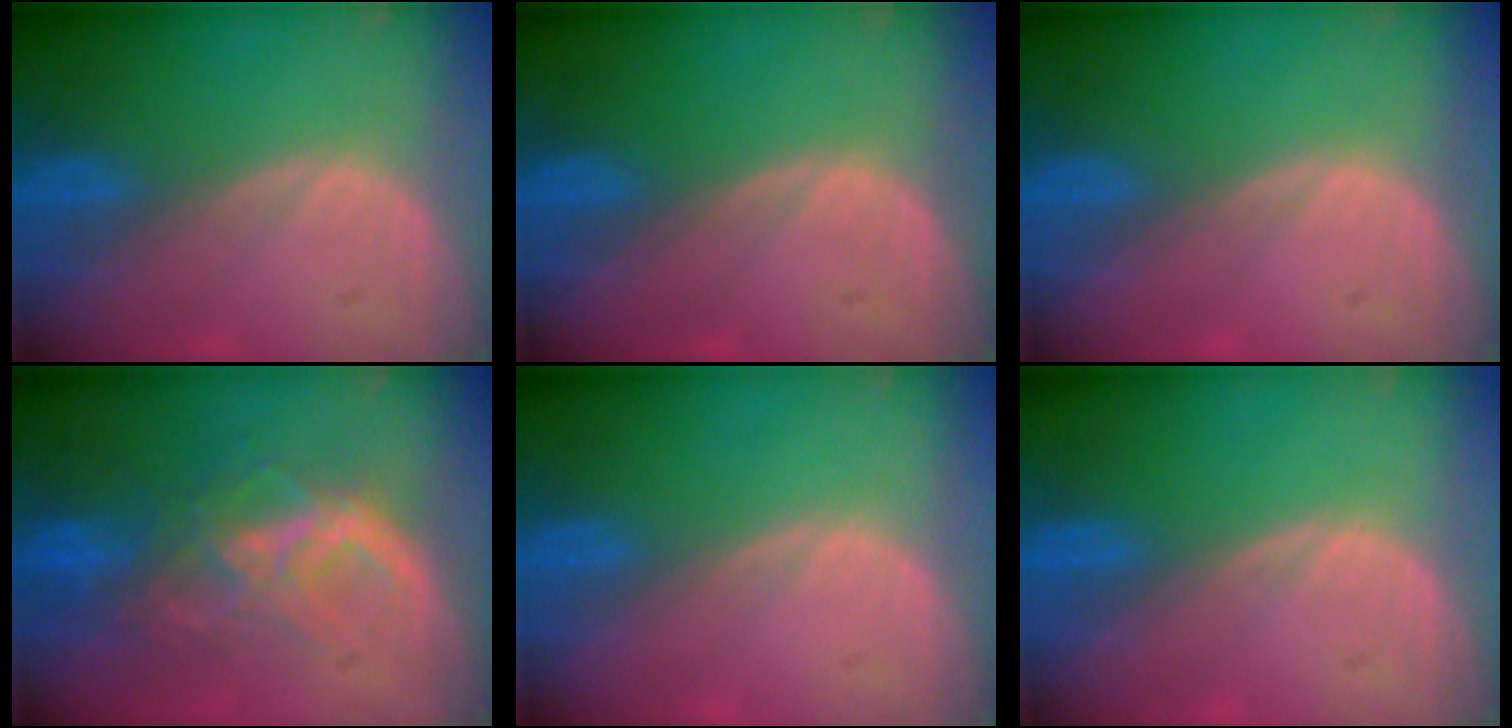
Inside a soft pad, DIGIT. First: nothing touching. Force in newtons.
{"total": 0.0}
{"total": 0.0}
{"total": 8.8, "press": 7.6, "slide": 4.4}
{"total": 0.0}
{"total": 0.0}